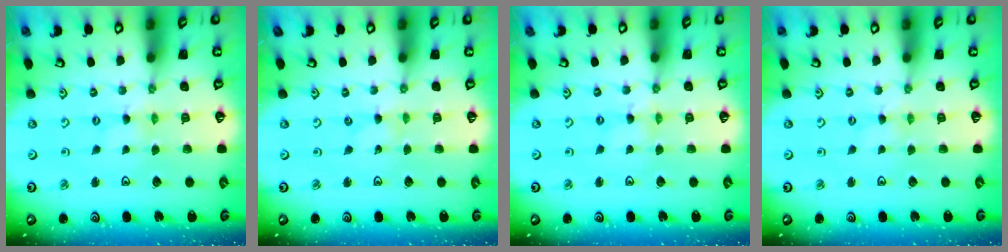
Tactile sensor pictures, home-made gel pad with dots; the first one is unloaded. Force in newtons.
{"total": 0.0}
{"total": 0.8, "press": 0.8, "slide": 0.2}
{"total": 0.7, "press": 0.6, "slide": 0.1}